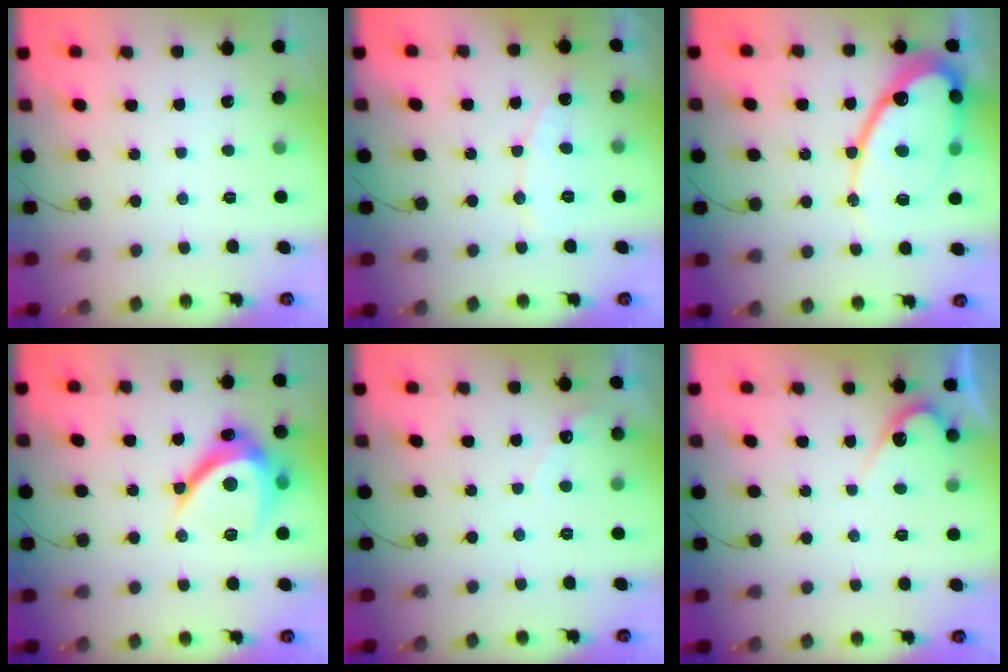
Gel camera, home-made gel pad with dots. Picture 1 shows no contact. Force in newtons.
{"total": 6.4, "press": 6.4, "slide": 0.4}
{"total": 18.5, "press": 18.4, "slide": 1.9}
{"total": 13.4, "press": 13.3, "slide": 1.0}
{"total": 2.8, "press": 2.8, "slide": 0.1}
{"total": 4.8, "press": 4.7, "slide": 0.3}